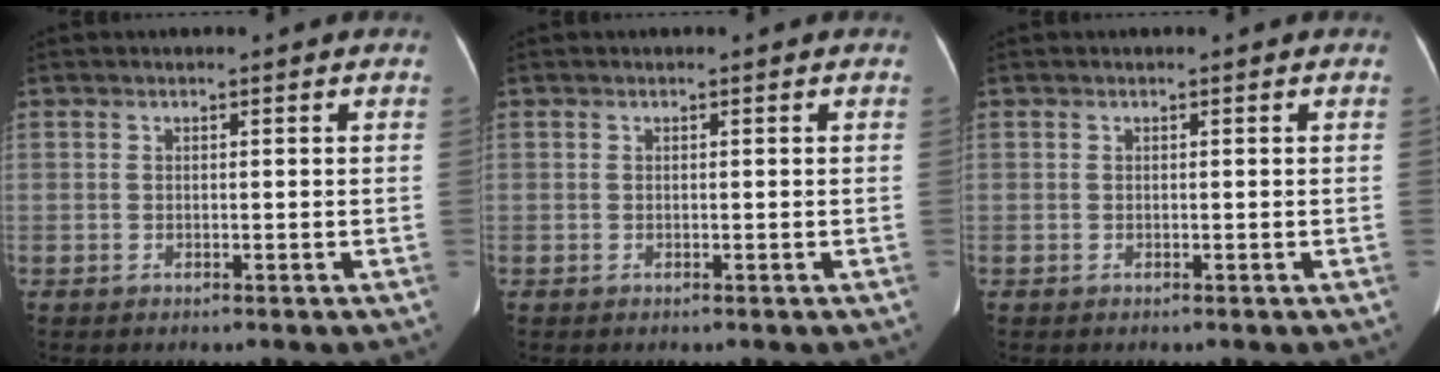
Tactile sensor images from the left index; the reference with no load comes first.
{"total": 0.0}
{"total": 0.0}